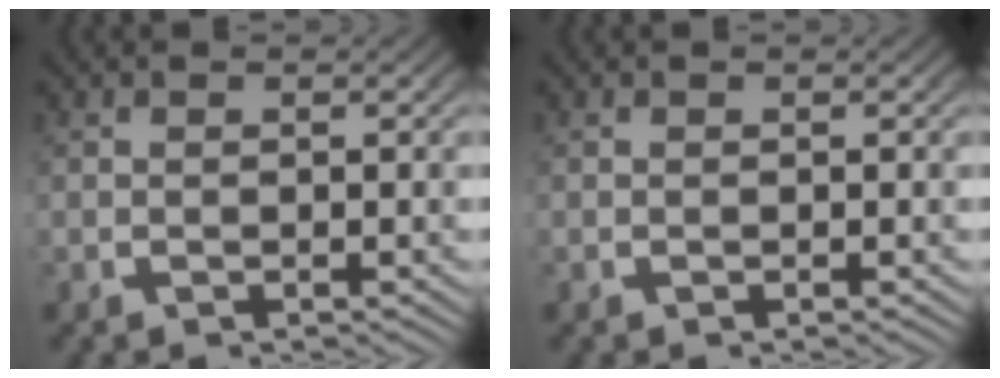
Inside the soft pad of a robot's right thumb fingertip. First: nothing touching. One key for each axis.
{"total": 0.0}